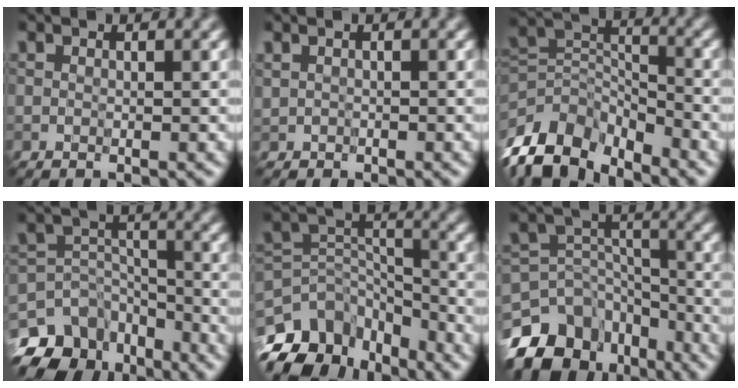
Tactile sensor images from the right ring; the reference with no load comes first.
{"total": 0.6, "force": [-0.1, 0.6, 0.1], "torque": [0.002, -0.004, -0.001]}
{"total": 9.9, "force": [-6.6, 5.5, 5.0], "torque": [-0.091, -0.006, -0.132]}
{"total": 9.4, "force": [-6.7, 5.6, 3.5], "torque": [-0.053, 0.001, -0.115]}
{"total": 10.7, "force": [-7.2, 6.0, 5.1], "torque": [-0.100, 0.009, -0.135]}
{"total": 12.6, "force": [-8.4, 8.1, 4.7], "torque": [-0.098, -0.004, -0.130]}